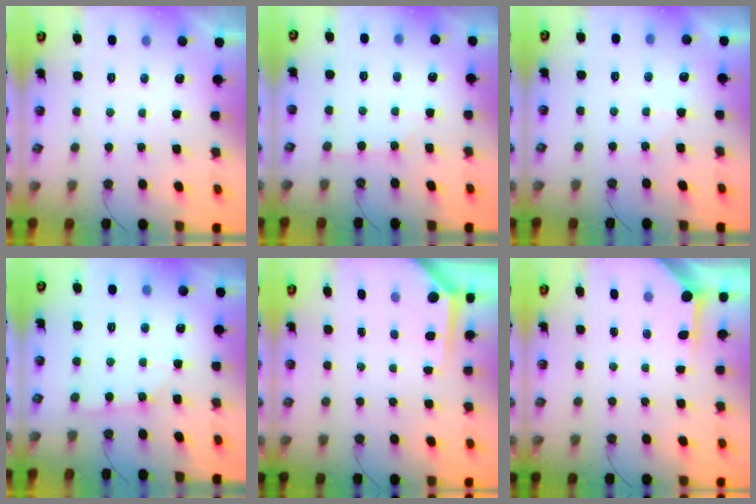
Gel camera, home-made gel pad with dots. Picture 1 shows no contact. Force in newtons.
{"total": 2.0, "press": 2.0, "slide": 0.2}
{"total": 4.2, "press": 4.1, "slide": 0.5}
{"total": 3.3, "press": 3.3, "slide": 0.3}
{"total": 3.9, "press": 3.9, "slide": 0.2}
{"total": 3.9, "press": 3.8, "slide": 0.4}